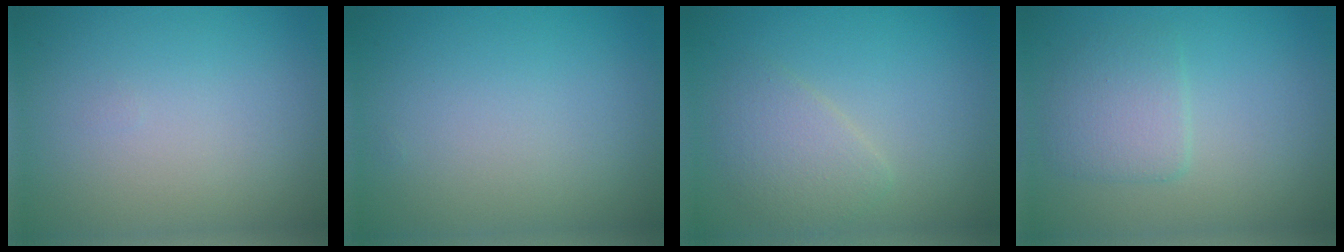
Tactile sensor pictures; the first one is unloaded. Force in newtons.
{"total": 0.0}
{"total": 2.5, "press": 2.5, "slide": 0.1}
{"total": 2.5, "press": 2.5, "slide": 0.4}